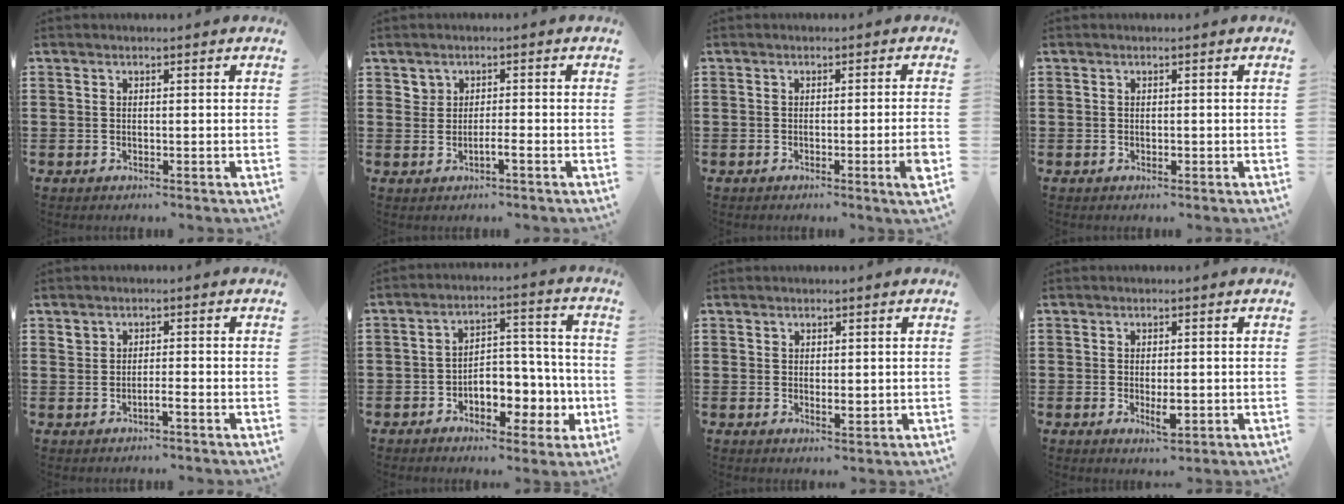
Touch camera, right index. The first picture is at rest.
{"total": 1.3, "force": [-0.5, 0.6, 1.0], "torque": [-0.022, -0.001, -0.009]}
{"total": 3.1, "force": [-1.0, -0.3, 2.9], "torque": [-0.046, -0.016, -0.015]}
{"total": 0.5, "force": [-0.2, 0.2, 0.4], "torque": [-0.009, -0.002, -0.003]}
{"total": 1.3, "force": [-0.7, 0.3, 1.0], "torque": [-0.021, -0.002, -0.013]}
{"total": 6.7, "force": [-2.7, 4.5, 4.1], "torque": [-0.059, 0.012, -0.051]}
{"total": 1.5, "force": [0.4, 0.6, 1.3], "torque": [-0.025, -0.001, 0.009]}
{"total": 2.9, "force": [-0.5, 1.0, 2.6], "torque": [-0.053, -0.004, -0.010]}